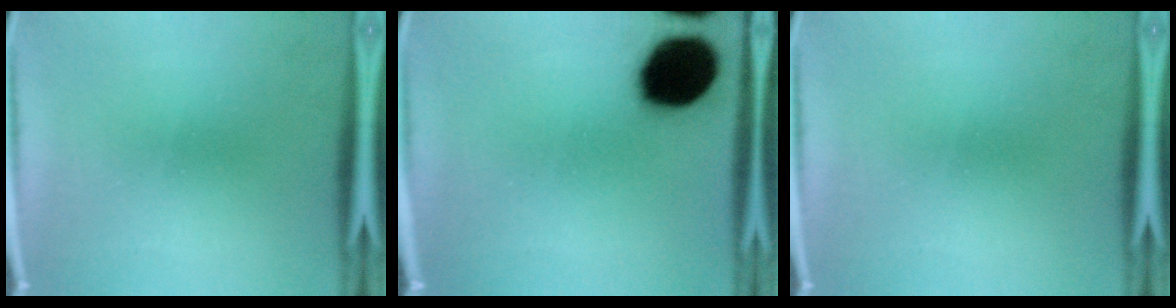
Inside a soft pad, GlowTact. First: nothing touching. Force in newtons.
{"total": 19.2}
{"total": 0.0}